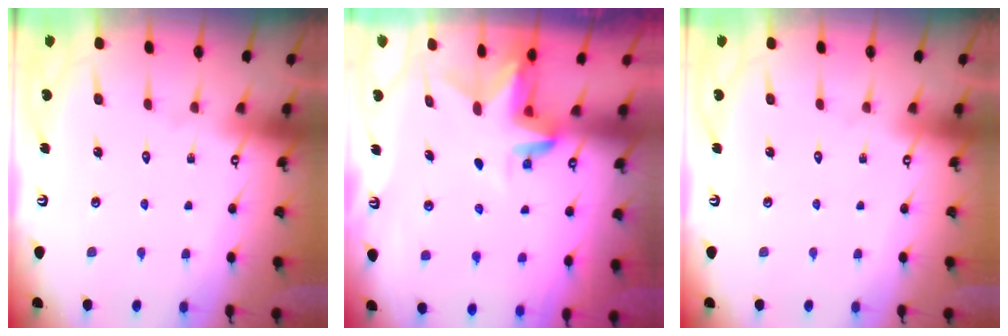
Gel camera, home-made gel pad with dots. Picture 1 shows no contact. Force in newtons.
{"total": 3.1, "press": 3.0, "slide": 0.3}
{"total": 0.0}